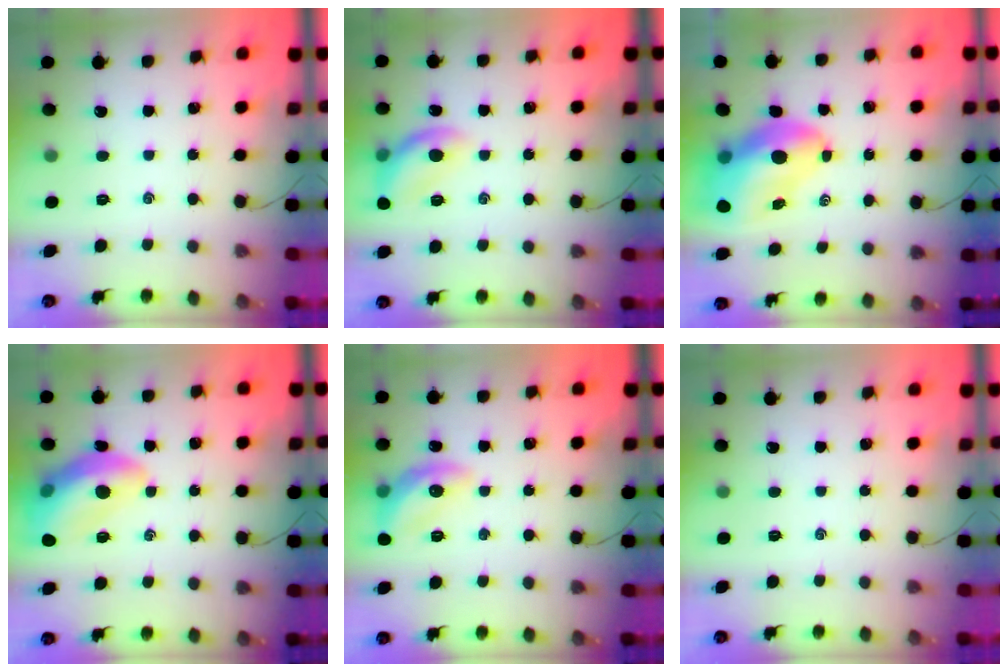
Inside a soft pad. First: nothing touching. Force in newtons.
{"total": 12.5, "press": 12.4, "slide": 1.6}
{"total": 15.6, "press": 15.0, "slide": 4.5}
{"total": 15.8, "press": 15.6, "slide": 2.6}
{"total": 12.7, "press": 12.7, "slide": 0.9}
{"total": 0.0}